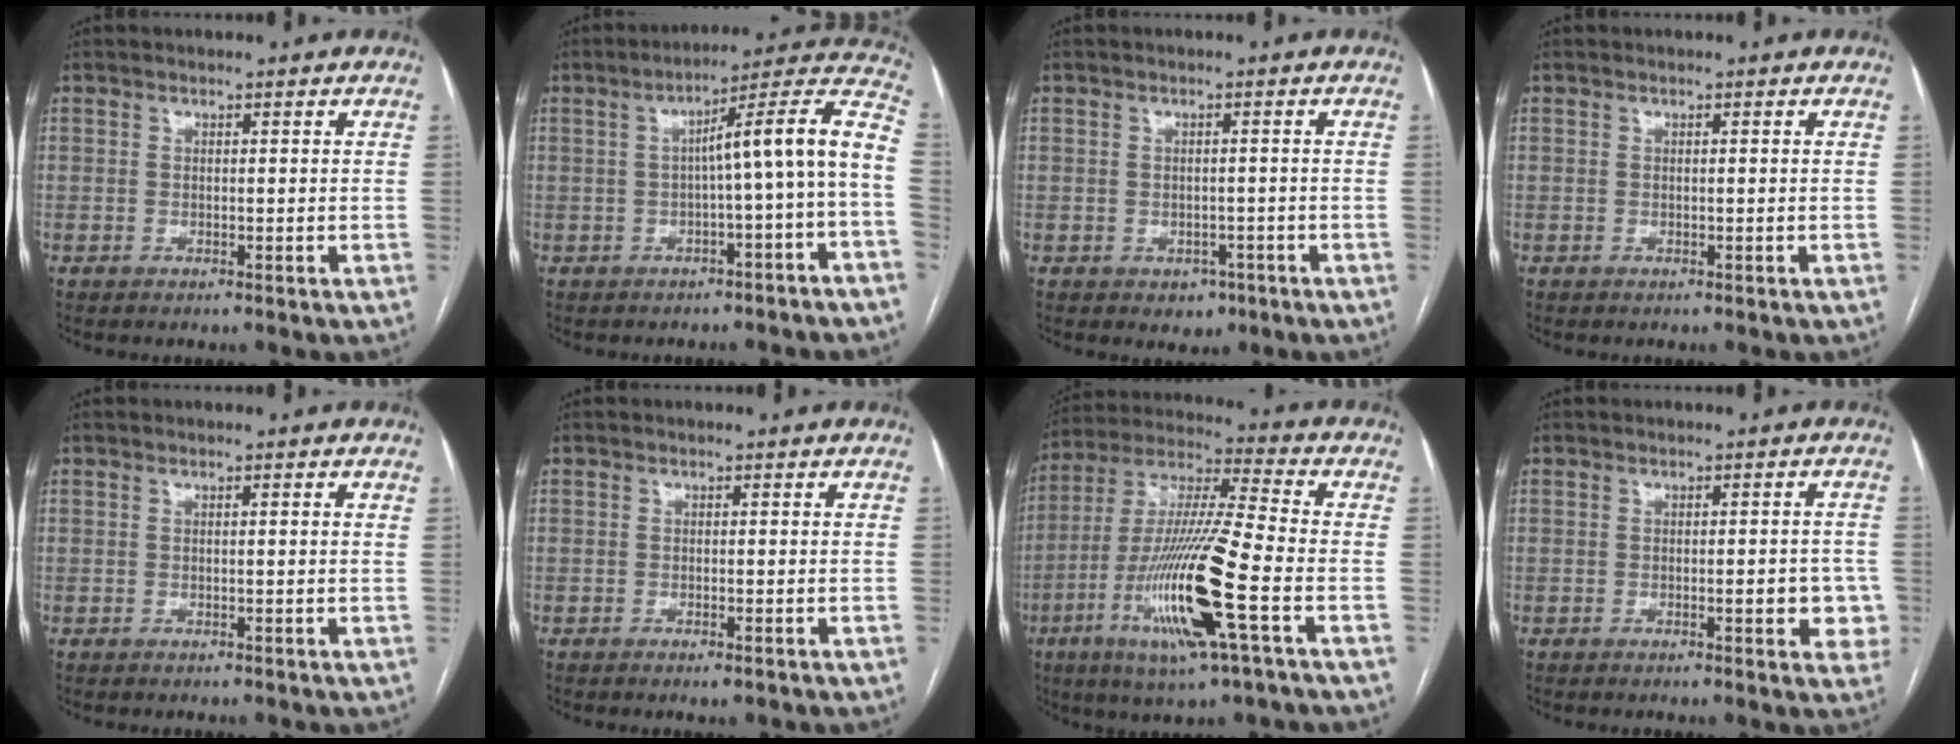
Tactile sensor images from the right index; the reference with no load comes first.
{"total": 12.2, "force": [-1.7, -0.3, 12.1], "torque": [-0.159, 0.039, -0.028]}
{"total": 2.9, "force": [-1.4, 2.2, 1.2], "torque": [-0.007, 0.005, -0.010]}
{"total": 0.0}
{"total": 0.5, "force": [0.1, -0.1, 0.5], "torque": [-0.007, 0.002, 0.002]}
{"total": 1.2, "force": [-0.7, 0.2, 0.9], "torque": [-0.014, -0.002, -0.009]}
{"total": 18.6, "force": [-6.4, 0.6, 17.4], "torque": [-0.363, -0.022, -0.120]}
{"total": 4.8, "force": [-1.3, 1.6, 4.3], "torque": [-0.043, 0.004, -0.012]}